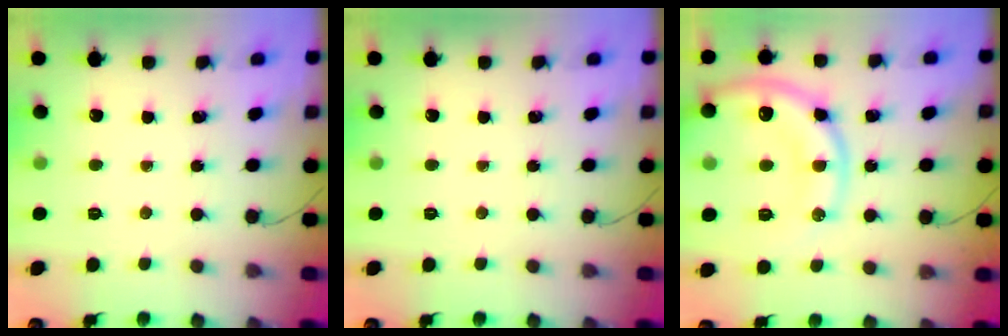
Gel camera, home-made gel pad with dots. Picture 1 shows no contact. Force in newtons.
{"total": 0.0}
{"total": 19.6, "press": 19.5, "slide": 2.4}